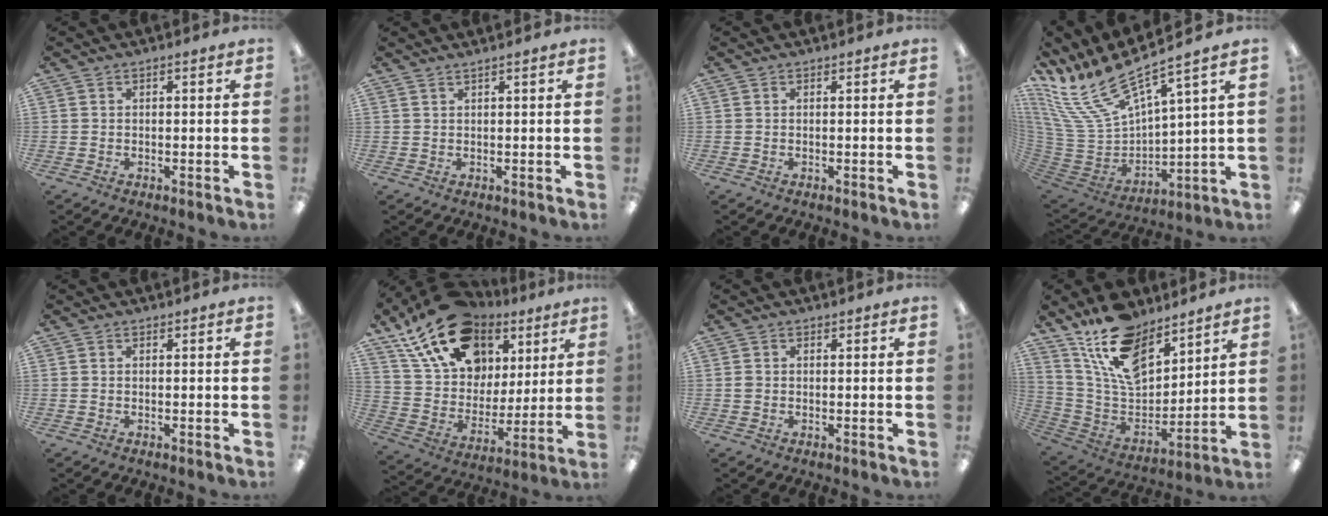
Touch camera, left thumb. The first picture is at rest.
{"total": 1.0, "force": [0.9, -0.2, 0.3], "torque": [-0.005, -0.003, 0.018]}
{"total": 0.0}
{"total": 18.5, "force": [13.4, 6.3, 11.1], "torque": [-0.254, -0.098, 0.232]}
{"total": 0.0}
{"total": 20.5, "force": [12.6, 13.1, 9.3], "torque": [-0.175, -0.060, 0.235]}
{"total": 0.8, "force": [0.1, 0.8, 0.3], "torque": [-0.005, 0.006, 0.001]}
{"total": 16.9, "force": [12.5, 8.2, 7.9], "torque": [-0.159, -0.070, 0.232]}